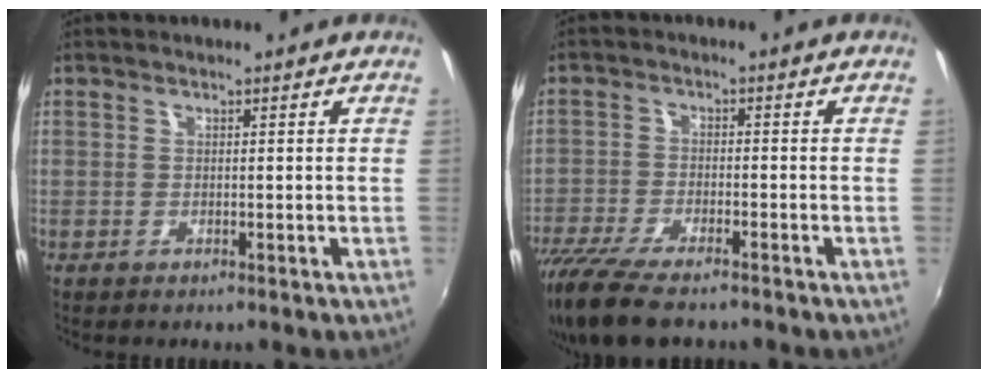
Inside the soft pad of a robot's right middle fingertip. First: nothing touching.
{"total": 13.3, "force": [-10.6, 3.5, 7.3], "torque": [-0.172, -0.045, -0.192]}